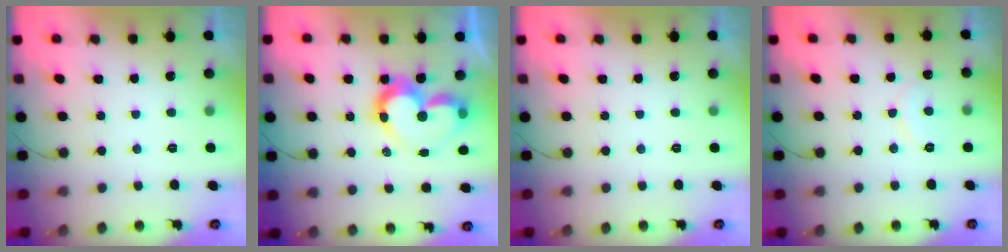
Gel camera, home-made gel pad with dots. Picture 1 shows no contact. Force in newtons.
{"total": 12.4, "press": 12.3, "slide": 1.1}
{"total": 0.0}
{"total": 7.1, "press": 7.1, "slide": 0.5}